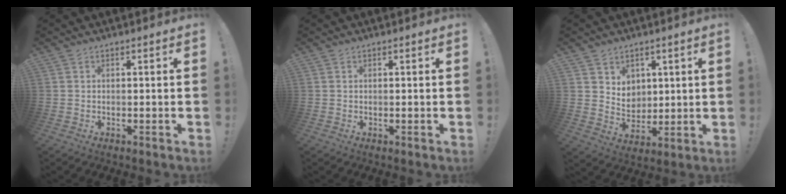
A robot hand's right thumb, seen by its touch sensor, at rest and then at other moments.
{"total": 0.0}
{"total": 7.1, "force": [4.1, 5.7, 1.0], "torque": [-0.006, -0.038, 0.083]}